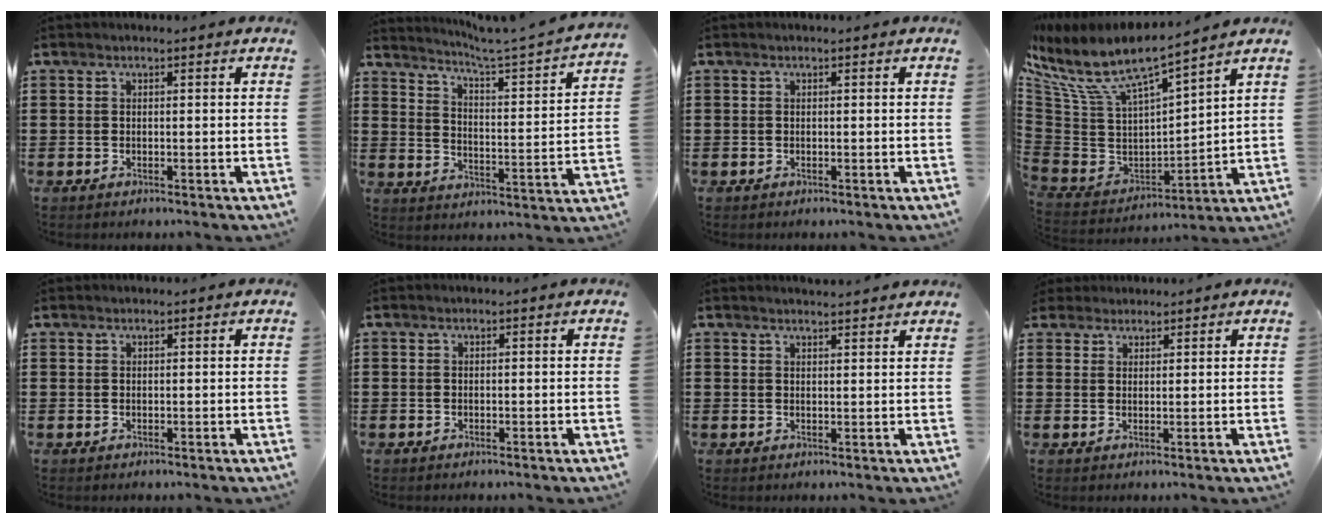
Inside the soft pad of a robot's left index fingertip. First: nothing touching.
{"total": 3.8, "force": [3.2, -0.9, 1.7], "torque": [-0.053, -0.035, 0.042]}
{"total": 0.0}
{"total": 9.2, "force": [6.4, 2.5, 6.1], "torque": [-0.149, -0.052, 0.106]}
{"total": 0.5, "force": [0.5, 0.1, 0.0], "torque": [-0.002, 0.001, 0.011]}
{"total": 0.0}
{"total": 1.9, "force": [1.9, -0.1, 0.0], "torque": [-0.005, -0.001, 0.038]}
{"total": 1.9, "force": [1.8, 0.7, -0.2], "torque": [-0.004, 0.006, 0.036]}